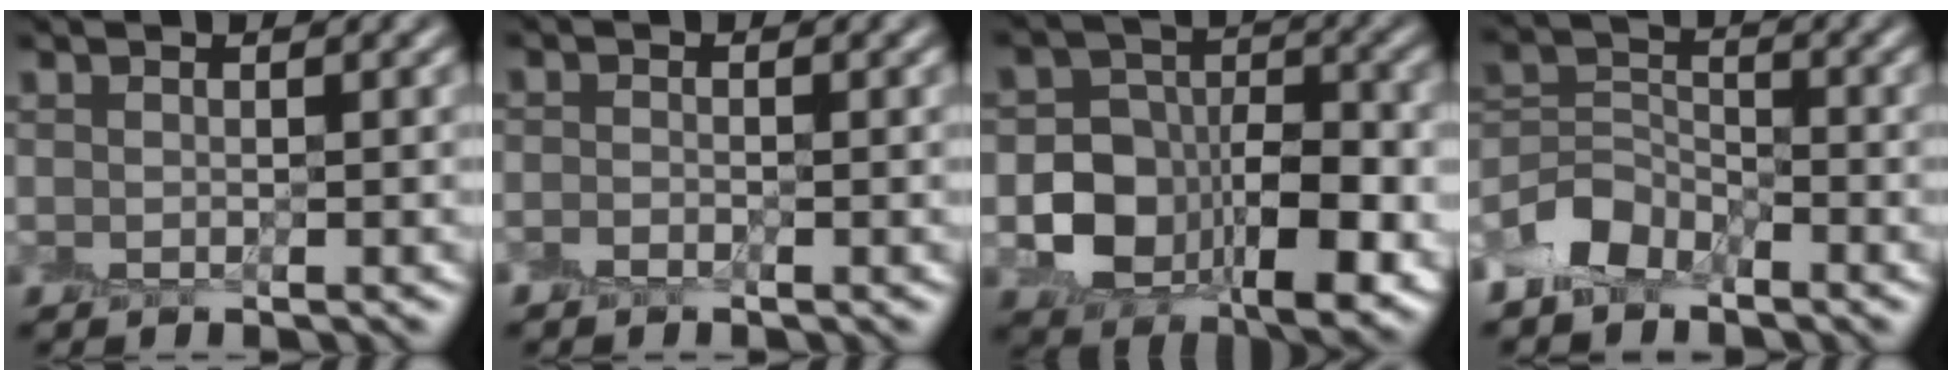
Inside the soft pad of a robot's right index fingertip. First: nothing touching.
{"total": 0.7, "force": [-0.6, 0.3, 0.2], "torque": [-0.004, 0.001, -0.011]}
{"total": 10.4, "force": [-2.5, 7.7, 6.6], "torque": [-0.097, -0.005, -0.045]}
{"total": 4.2, "force": [-3.0, 2.5, 1.4], "torque": [-0.029, 0.002, -0.064]}